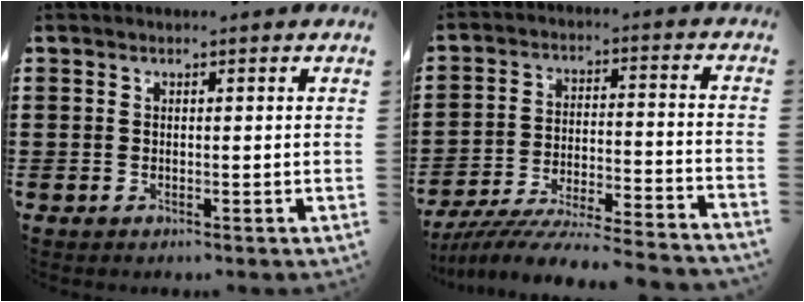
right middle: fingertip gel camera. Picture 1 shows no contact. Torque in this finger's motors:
{"motor_torque": [0.27, -0.08, 0.45, 0.21]}